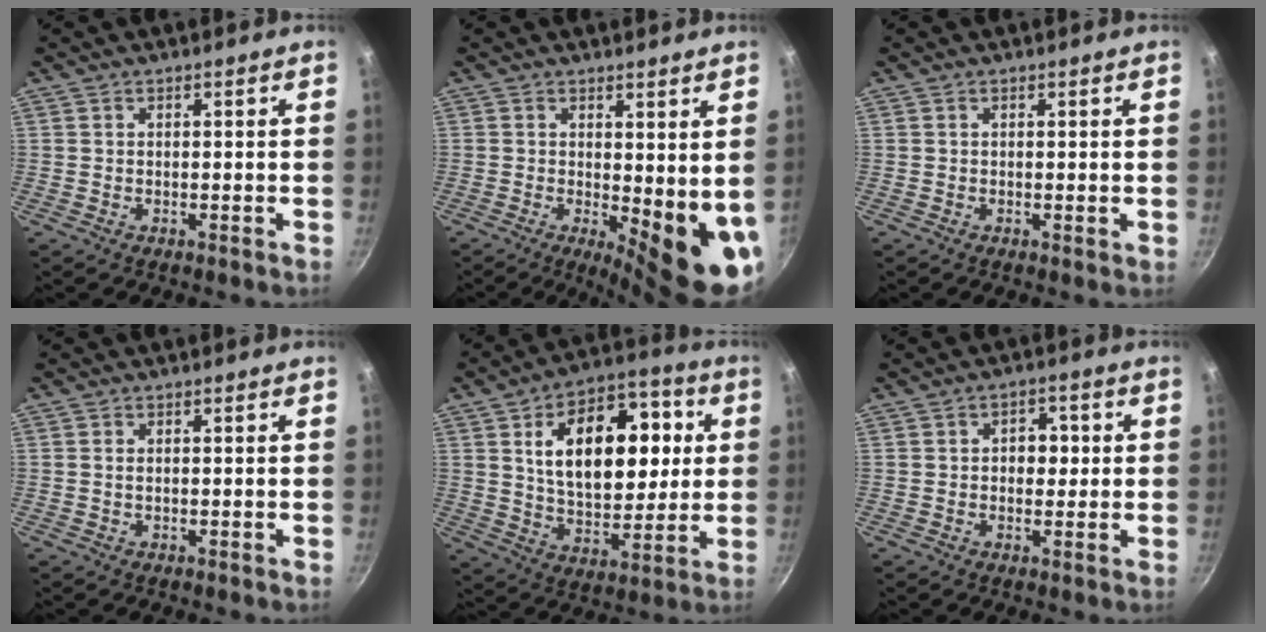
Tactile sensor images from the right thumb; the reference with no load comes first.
{"total": 12.2, "force": [-1.0, 4.1, 11.5], "torque": [-0.148, -0.027, 0.001]}
{"total": 0.5, "force": [0.1, 0.0, 0.5], "torque": [-0.009, -0.004, 0.001]}
{"total": 0.6, "force": [0.1, 0.3, 0.5], "torque": [-0.014, 0.000, 0.002]}
{"total": 21.2, "force": [4.7, 12.4, 16.5], "torque": [-0.210, 0.003, 0.076]}
{"total": 4.5, "force": [0.5, 3.1, 3.2], "torque": [-0.022, 0.006, 0.003]}